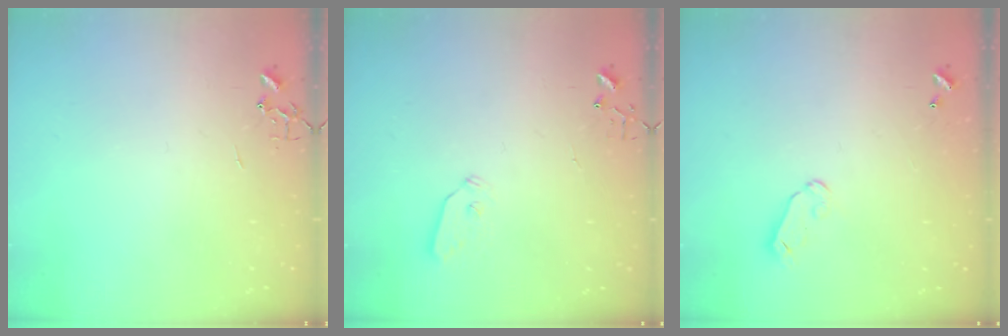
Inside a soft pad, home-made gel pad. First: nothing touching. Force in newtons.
{"total": 4.3, "press": 4.3, "slide": 0.3}
{"total": 5.9, "press": 5.9, "slide": 0.6}